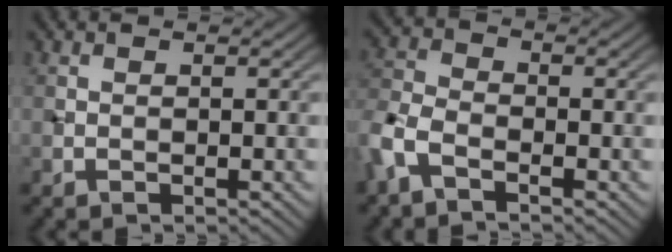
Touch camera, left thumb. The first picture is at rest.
{"total": 4.4, "force": [-2.6, 2.3, 2.7], "torque": [-0.071, -0.003, -0.072]}